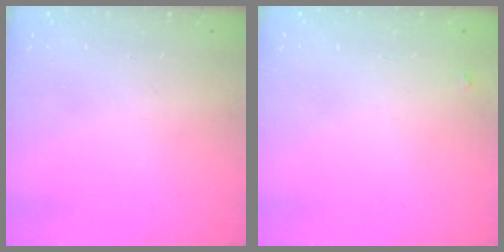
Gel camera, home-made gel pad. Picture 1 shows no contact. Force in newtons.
{"total": 4.0, "press": 4.0, "slide": 0.2}